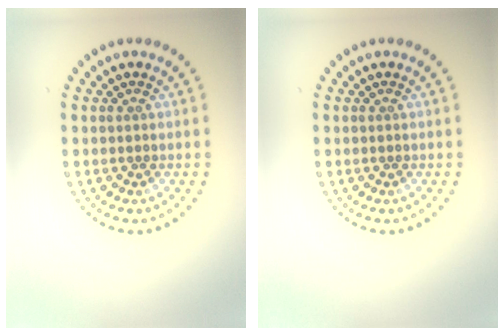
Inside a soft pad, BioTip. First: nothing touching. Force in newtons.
{"total": 0.0}